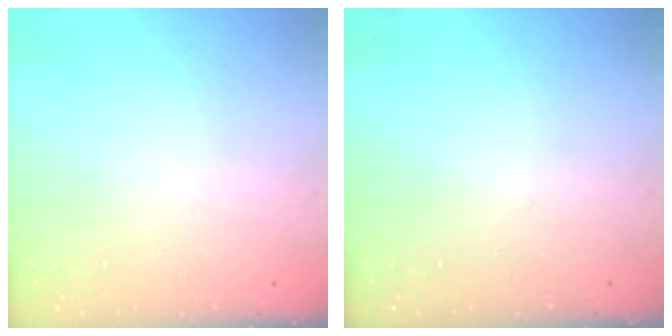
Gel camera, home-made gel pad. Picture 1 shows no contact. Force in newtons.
{"total": 0.0}